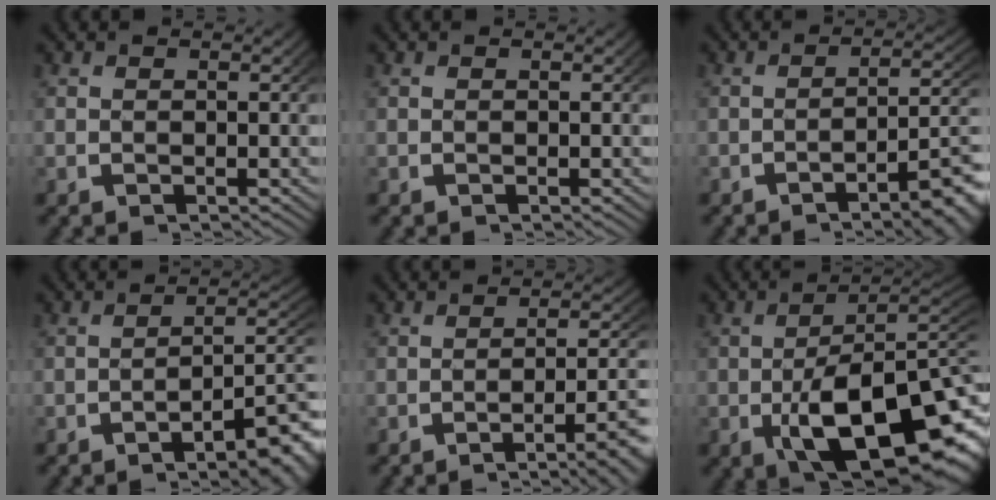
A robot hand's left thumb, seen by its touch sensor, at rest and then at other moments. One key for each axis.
{"total": 0.0}
{"total": 6.4, "fx": -3.0, "fy": 1.9, "fz": 5.4, "tx": -0.069, "ty": -0.003, "tz": -0.041}
{"total": 7.6, "fx": -3.4, "fy": 2.7, "fz": 6.3, "tx": -0.080, "ty": -0.008, "tz": -0.046}
{"total": 6.0, "fx": -3.2, "fy": 1.5, "fz": 4.9, "tx": -0.068, "ty": -0.003, "tz": -0.046}
{"total": 15.7, "fx": -3.5, "fy": 9.1, "fz": 12.3, "tx": -0.193, "ty": -0.061, "tz": -0.020}